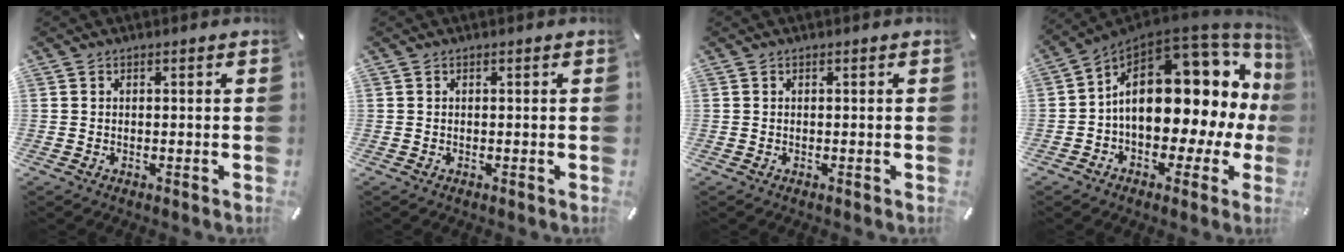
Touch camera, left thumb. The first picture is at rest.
{"total": 0.0}
{"total": 0.0}
{"total": 21.7, "force": [3.5, 13.1, 17.0], "torque": [-0.247, -0.047, 0.069]}